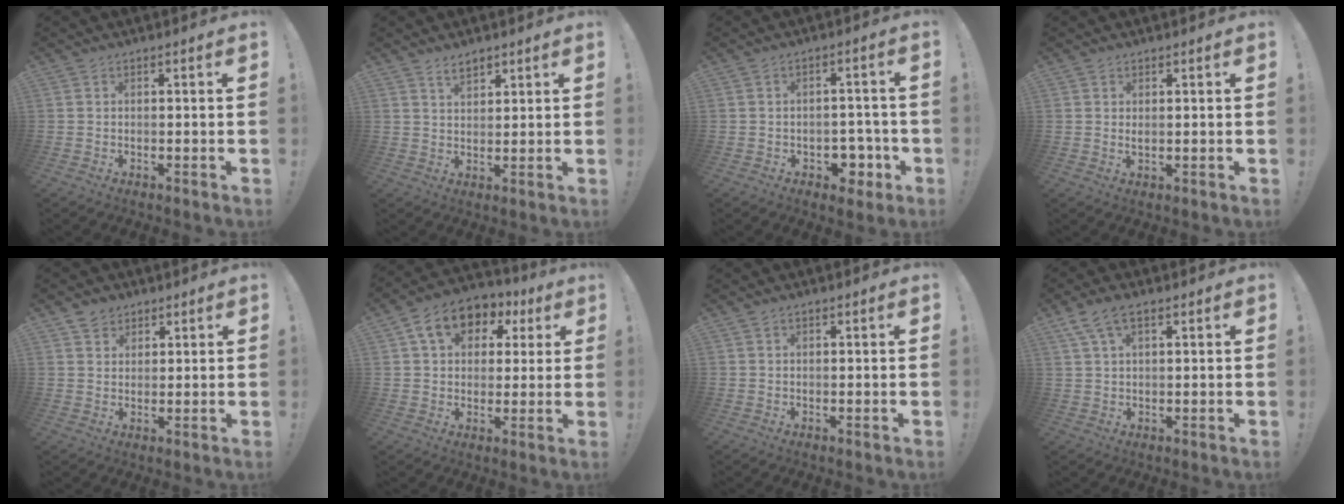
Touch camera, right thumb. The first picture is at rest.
{"total": 4.2, "force": [3.3, 2.0, 1.7], "torque": [-0.013, -0.021, 0.057]}
{"total": 7.4, "force": [-3.0, 5.6, 3.9], "torque": [-0.029, 0.023, -0.046]}
{"total": 1.2, "force": [0.9, 0.5, 0.7], "torque": [0.002, -0.005, 0.013]}
{"total": 4.3, "force": [2.9, 3.2, 0.1], "torque": [0.000, -0.014, 0.055]}
{"total": 12.3, "force": [5.2, 9.1, 6.5], "torque": [-0.097, -0.013, 0.099]}
{"total": 0.8, "force": [0.6, 0.5, 0.4], "torque": [-0.007, 0.001, 0.011]}
{"total": 6.6, "force": [3.6, 2.9, 4.7], "torque": [-0.090, 0.000, 0.070]}